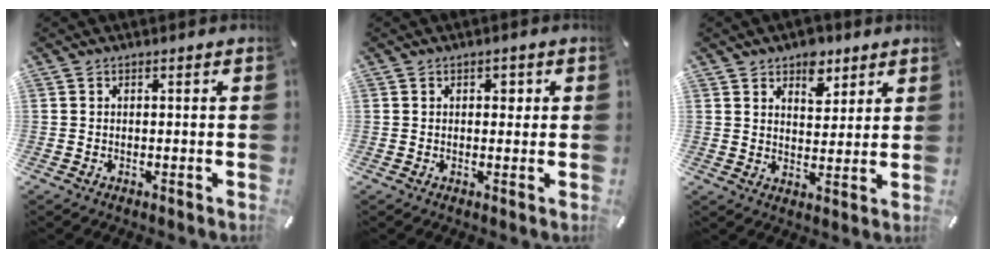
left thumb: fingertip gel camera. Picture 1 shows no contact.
{"total": 2.0, "force": [0.5, 1.4, 1.4], "torque": [-0.013, 0.001, 0.003]}
{"total": 7.1, "force": [4.7, 4.5, 2.9], "torque": [-0.018, -0.022, 0.076]}